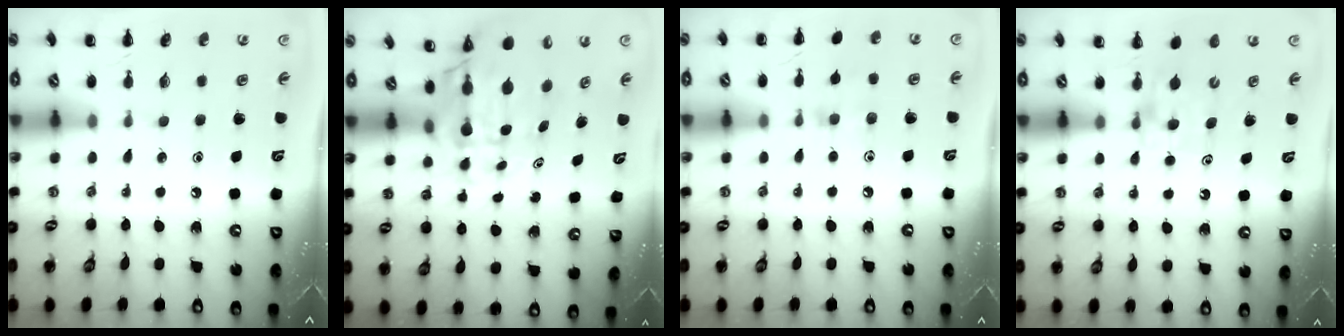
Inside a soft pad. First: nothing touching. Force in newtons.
{"total": 7.5, "press": 6.9, "slide": 2.9}
{"total": 6.2, "press": 6.0, "slide": 1.6}
{"total": 4.4, "press": 4.3, "slide": 1.3}